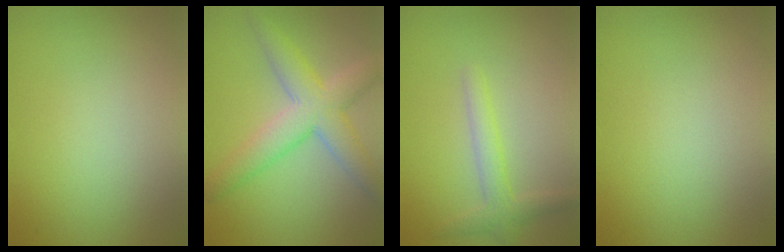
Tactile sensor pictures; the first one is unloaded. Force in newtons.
{"total": 5.6, "press": 5.6, "slide": 0.2}
{"total": 2.3, "press": 2.3, "slide": 0.1}
{"total": 0.0}